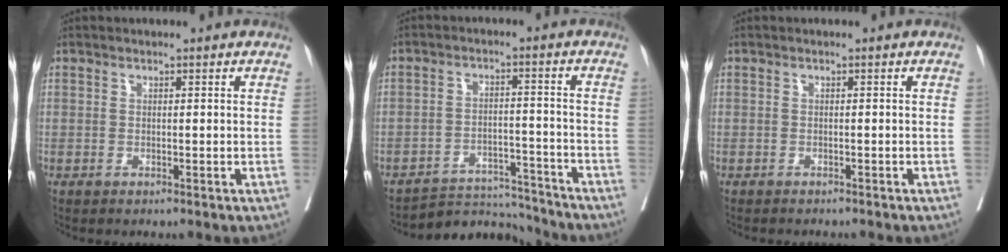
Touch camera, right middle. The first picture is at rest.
{"total": 7.4, "force": [-7.2, 0.8, -1.4], "torque": [0.027, 0.027, -0.111]}
{"total": 3.1, "force": [-2.7, 0.4, 1.3], "torque": [-0.017, -0.003, -0.032]}